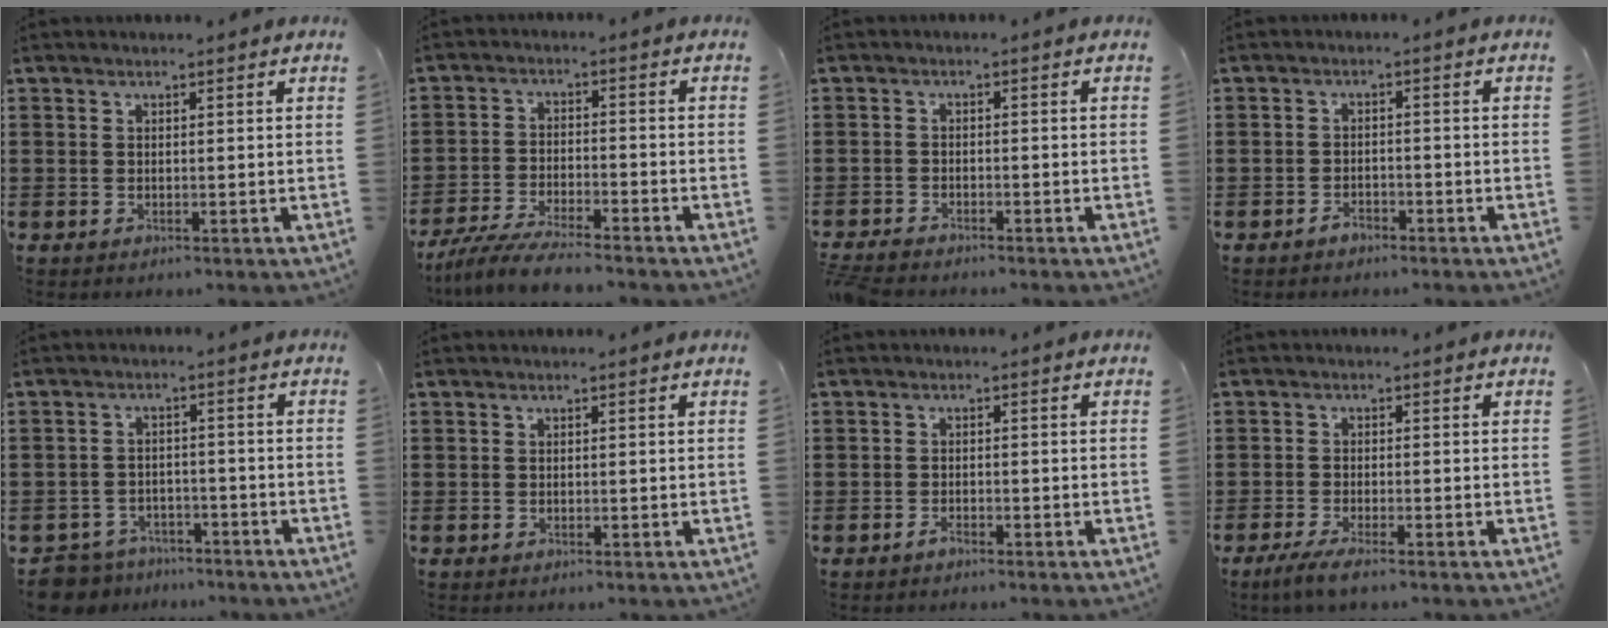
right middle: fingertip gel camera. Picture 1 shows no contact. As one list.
[{"total": 5.9, "force": [-5.5, 0.1, 2.1], "torque": [-0.053, -0.010, -0.107]}, {"total": 2.0, "force": [-2.0, 0.2, 0.3], "torque": [-0.017, -0.001, -0.043]}, {"total": 1.7, "force": [-1.5, 0.7, 0.4], "torque": [-0.013, -0.003, -0.029]}, {"total": 4.2, "force": [-4.1, 0.9, -0.1], "torque": [-0.019, -0.001, -0.091]}, {"total": 0.0}, {"total": 1.2, "force": [-1.0, 0.3, 0.5], "torque": [-0.013, -0.004, -0.018]}, {"total": 2.7, "force": [-2.1, 0.0, 1.7], "torque": [-0.044, -0.009, -0.042]}]